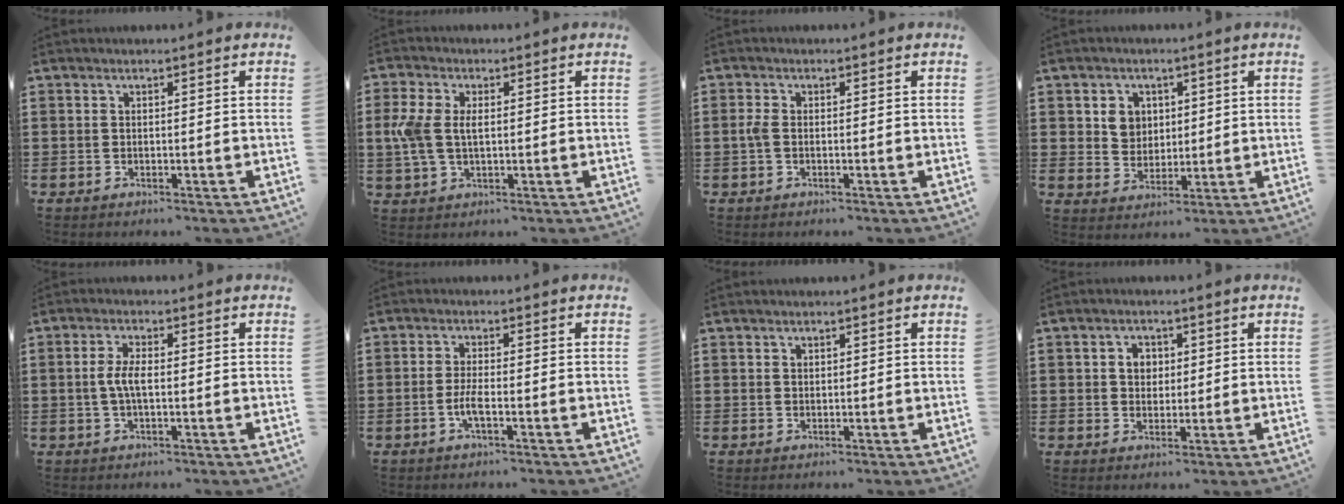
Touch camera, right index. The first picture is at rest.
{"total": 5.5, "force": [0.3, 3.1, 4.5], "torque": [-0.128, -0.003, -0.006]}
{"total": 1.8, "force": [-0.4, 0.8, 1.5], "torque": [-0.039, -0.003, -0.009]}
{"total": 4.6, "force": [1.4, 3.9, 1.9], "torque": [-0.045, 0.011, 0.022]}
{"total": 3.7, "force": [-0.3, 1.2, 3.5], "torque": [-0.079, -0.003, -0.010]}
{"total": 3.0, "force": [-1.2, 0.5, 2.7], "torque": [-0.061, -0.004, -0.026]}
{"total": 0.5, "force": [0.4, 0.3, 0.1], "torque": [-0.003, 0.001, 0.008]}
{"total": 3.0, "force": [0.6, 2.4, 1.7], "torque": [-0.042, 0.011, 0.008]}